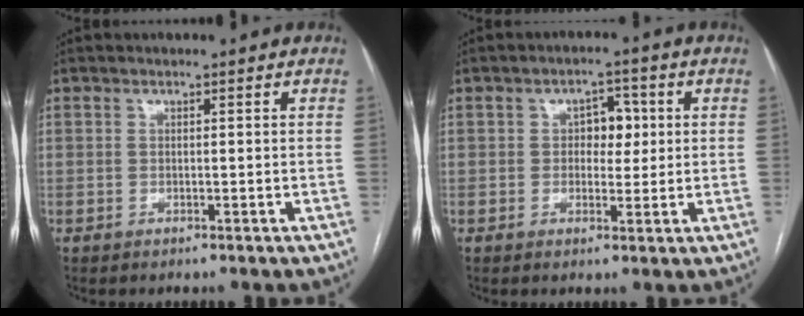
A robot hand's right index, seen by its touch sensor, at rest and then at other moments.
{"total": 4.2, "force": [0.6, 2.7, 3.2], "torque": [-0.043, 0.012, 0.011]}